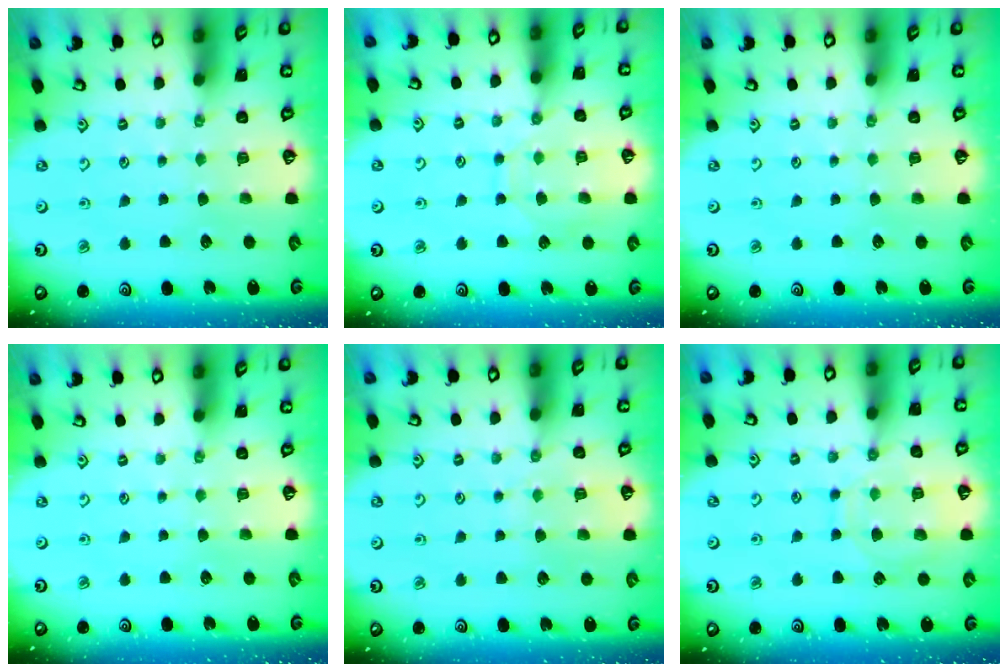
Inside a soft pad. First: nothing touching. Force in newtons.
{"total": 8.9, "press": 8.9, "slide": 0.7}
{"total": 0.0}
{"total": 0.0}
{"total": 5.9, "press": 5.9, "slide": 0.7}
{"total": 10.6, "press": 10.6, "slide": 1.1}